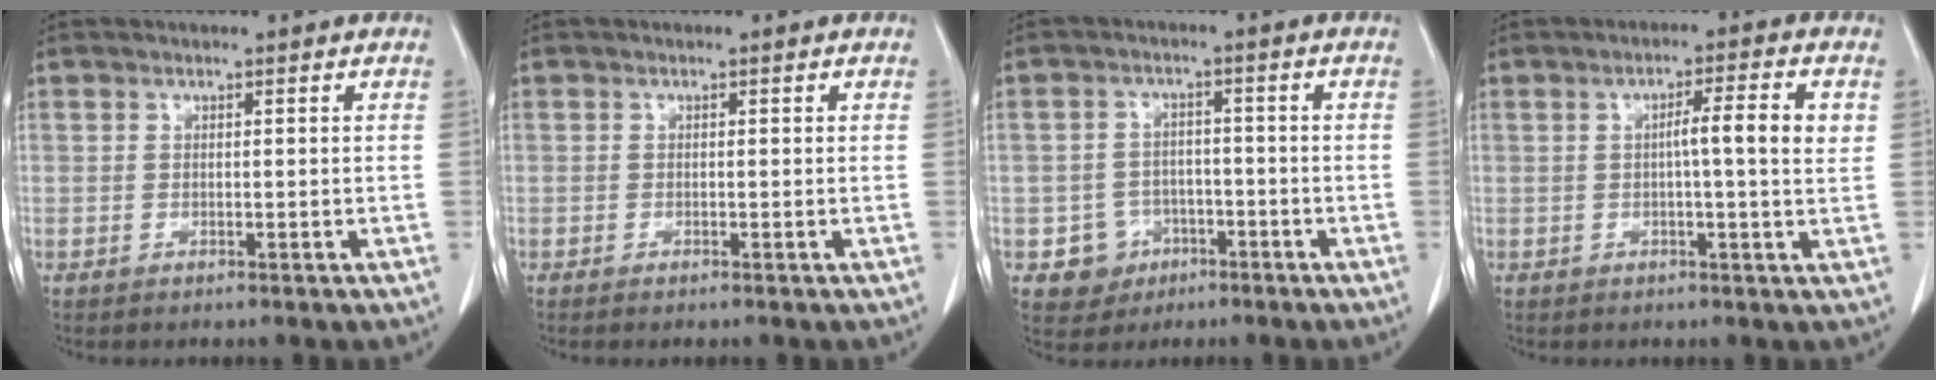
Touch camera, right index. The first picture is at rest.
{"total": 0.6, "force": [-0.4, 0.1, 0.4], "torque": [-0.007, -0.001, -0.007]}
{"total": 5.4, "force": [-2.4, 4.8, 0.7], "torque": [-0.005, 0.013, -0.032]}
{"total": 6.0, "force": [0.8, 0.0, 5.9], "torque": [-0.091, 0.005, 0.009]}